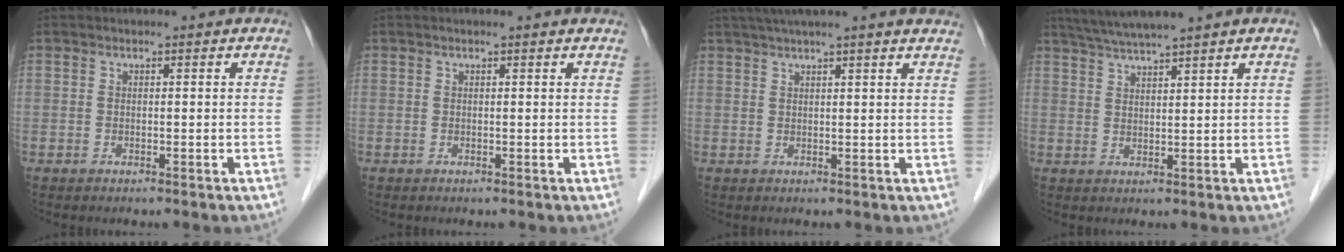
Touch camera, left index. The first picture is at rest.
{"total": 0.9, "force": [0.9, -0.1, 0.3], "torque": [-0.016, 0.001, 0.010]}
{"total": 11.8, "force": [10.0, -0.2, 6.2], "torque": [-0.099, 0.036, 0.122]}
{"total": 6.1, "force": [5.3, -1.2, 2.9], "torque": [-0.054, 0.018, 0.097]}